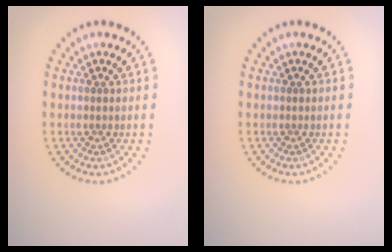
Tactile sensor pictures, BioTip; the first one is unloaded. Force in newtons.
{"total": 0.0}